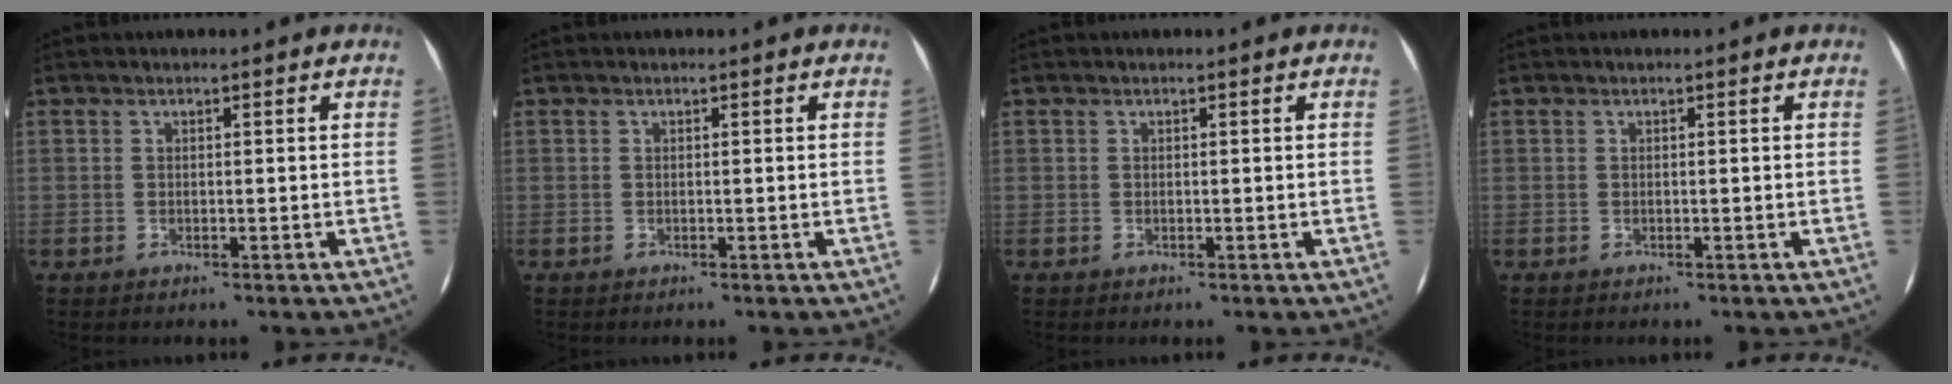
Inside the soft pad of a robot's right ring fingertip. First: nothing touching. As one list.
[{"total": 0.0}, {"total": 0.0}, {"total": 0.0}]